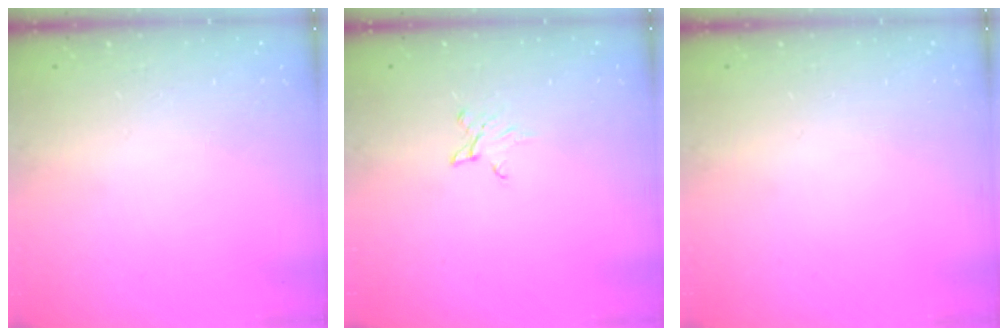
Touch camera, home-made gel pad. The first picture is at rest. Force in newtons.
{"total": 3.4, "press": 3.4, "slide": 0.4}
{"total": 0.0}